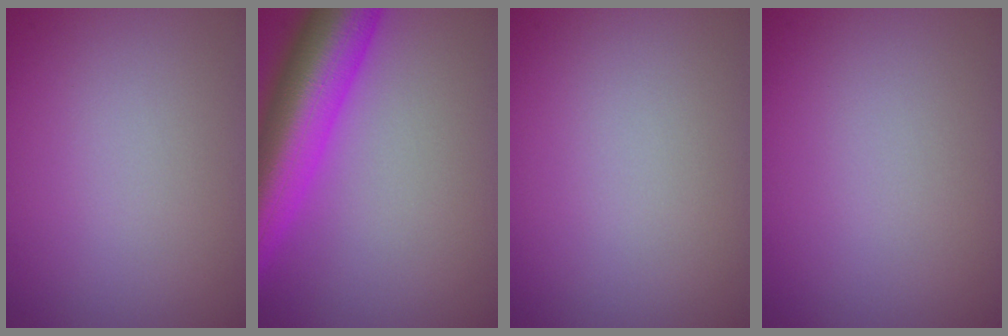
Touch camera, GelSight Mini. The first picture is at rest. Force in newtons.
{"total": 10.3, "press": 10.3, "slide": 0.5}
{"total": 0.0}
{"total": 0.0}